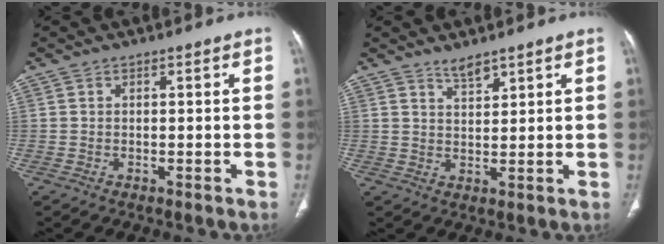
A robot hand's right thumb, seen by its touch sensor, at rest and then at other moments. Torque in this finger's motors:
{"motor_torque": [0.19, 0.51, -0.12, 0.11, -0.01]}